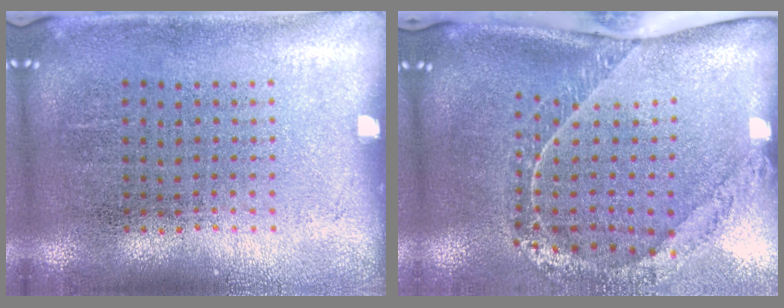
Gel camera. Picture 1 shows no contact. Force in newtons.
{"total": 1.8, "press": 1.5, "slide": 1.1}